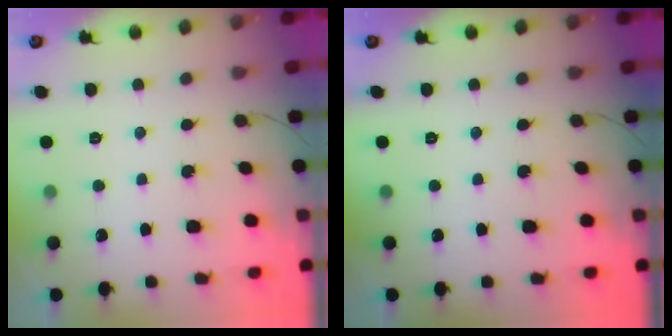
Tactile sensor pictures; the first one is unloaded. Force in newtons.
{"total": 0.0}